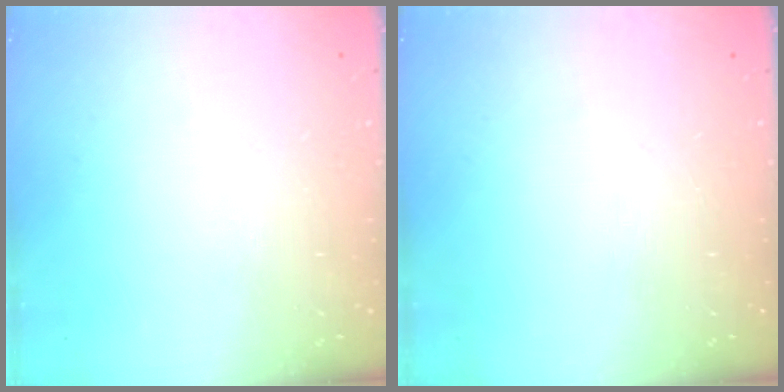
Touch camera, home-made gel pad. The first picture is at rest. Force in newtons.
{"total": 0.0}